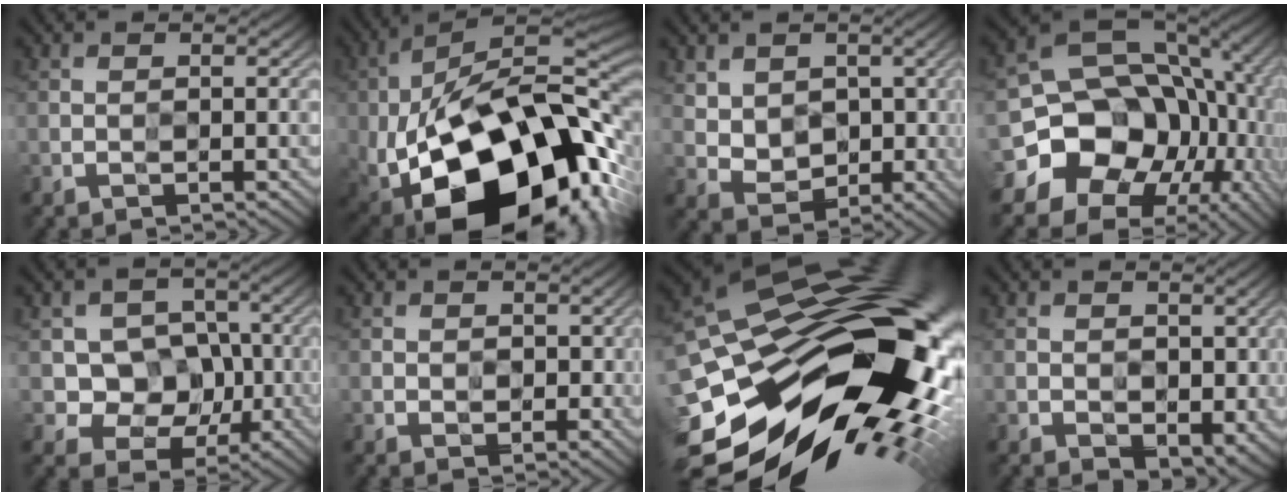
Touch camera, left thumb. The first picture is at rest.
{"total": 22.4, "force": [-6.5, 12.0, 17.8], "torque": [-0.305, -0.023, -0.096]}
{"total": 5.3, "force": [1.6, 4.3, 2.7], "torque": [-0.064, -0.013, 0.037]}
{"total": 17.7, "force": [-4.4, 14.6, 8.9], "torque": [-0.169, -0.036, -0.067]}
{"total": 6.8, "force": [0.0, 6.1, 3.0], "torque": [-0.062, -0.010, -0.017]}
{"total": 1.4, "force": [0.6, 1.0, 0.6], "torque": [-0.013, -0.008, 0.012]}
{"total": 19.6, "force": [-3.6, 12.4, 14.7], "torque": [-0.249, -0.020, -0.060]}
{"total": 3.3, "force": [0.6, 2.5, 2.1], "torque": [-0.040, -0.015, 0.012]}